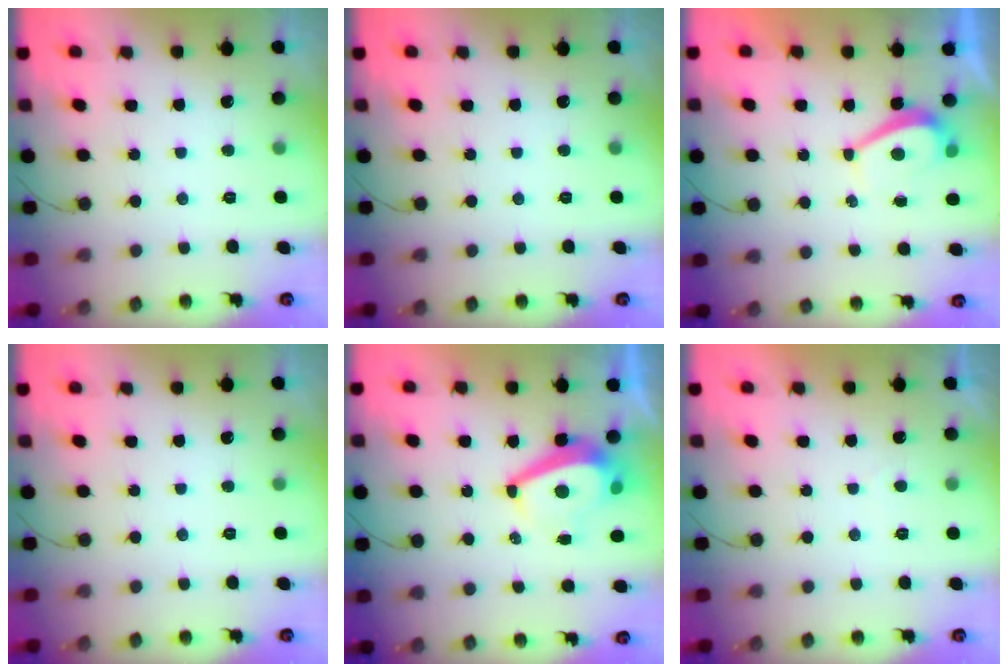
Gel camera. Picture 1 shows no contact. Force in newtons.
{"total": 0.0}
{"total": 2.8, "press": 2.8, "slide": 0.6}
{"total": 0.0}
{"total": 7.8, "press": 7.7, "slide": 1.1}
{"total": 0.7, "press": 0.4, "slide": 0.6}